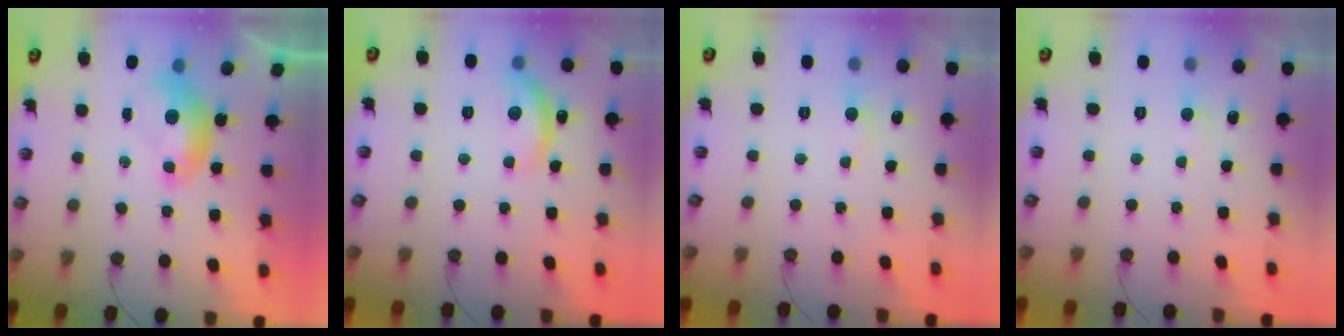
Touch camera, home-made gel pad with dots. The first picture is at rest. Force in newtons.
{"total": 7.4, "press": 7.4, "slide": 0.6}
{"total": 1.1, "press": 0.8, "slide": 0.8}
{"total": 1.4, "press": 1.3, "slide": 0.6}